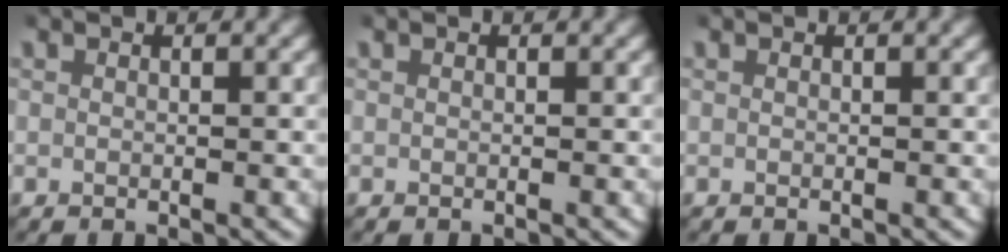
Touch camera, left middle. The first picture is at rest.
{"total": 0.0}
{"total": 0.0}